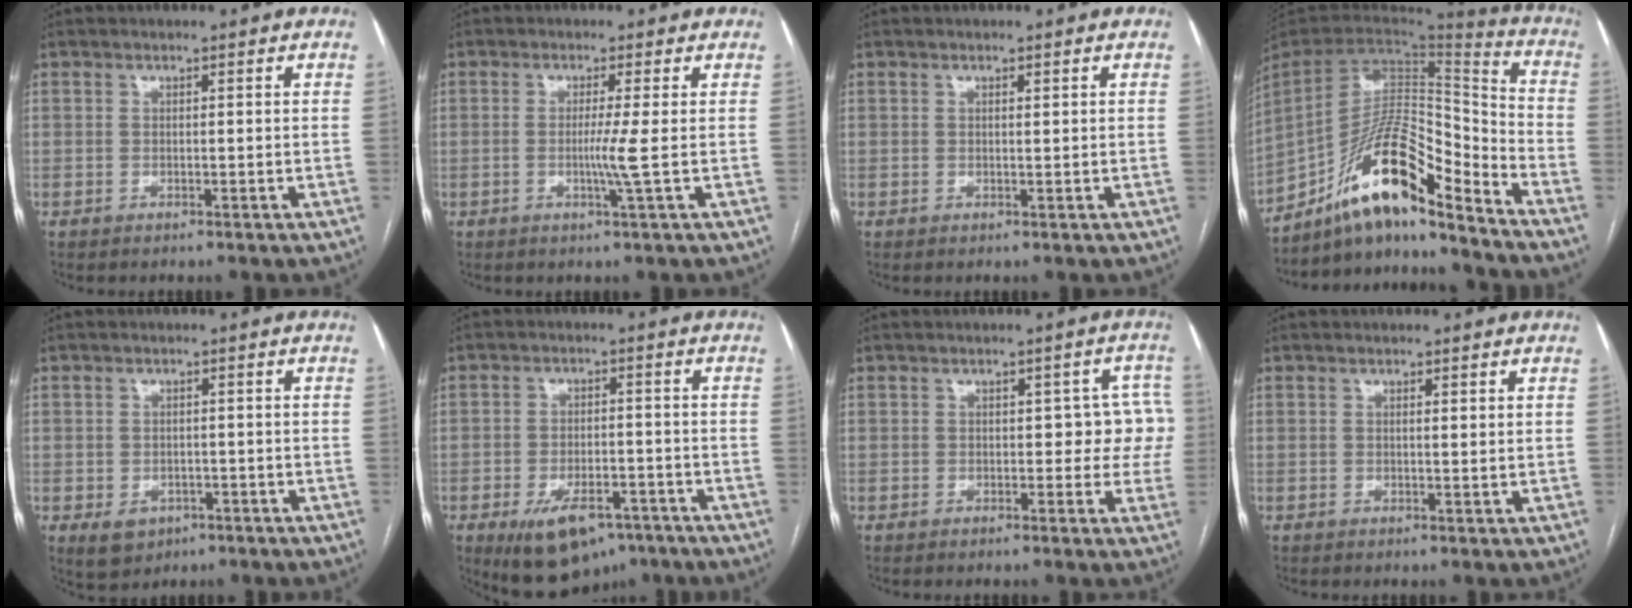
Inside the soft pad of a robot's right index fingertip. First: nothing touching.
{"total": 3.4, "force": [-0.4, -1.2, 3.2], "torque": [-0.059, -0.007, -0.008]}
{"total": 0.5, "force": [0.3, 0.1, 0.4], "torque": [-0.009, -0.001, 0.005]}
{"total": 16.6, "force": [-12.5, 2.4, 10.6], "torque": [-0.188, 0.026, -0.221]}
{"total": 4.2, "force": [-1.7, 3.5, 1.6], "torque": [-0.020, 0.001, -0.011]}
{"total": 10.6, "force": [-6.4, 5.3, 6.6], "torque": [-0.104, -0.002, -0.091]}
{"total": 5.4, "force": [0.4, 3.1, 4.4], "torque": [-0.029, 0.032, 0.004]}
{"total": 1.0, "force": [0.5, 0.1, 0.8], "torque": [-0.013, -0.002, 0.008]}